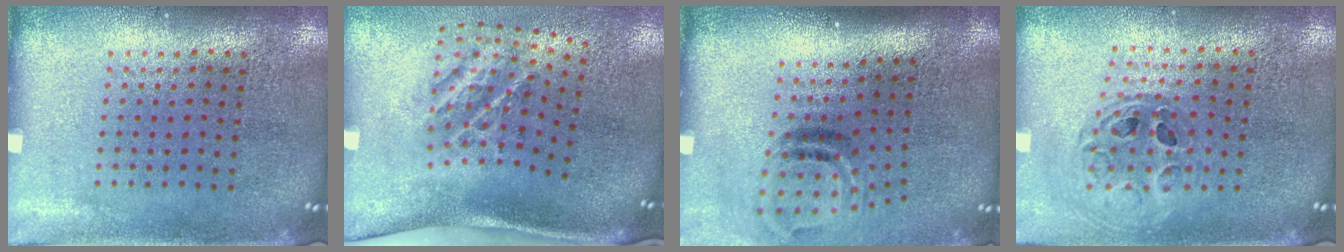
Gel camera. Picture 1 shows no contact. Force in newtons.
{"total": 1.9, "press": 1.3, "slide": 1.5}
{"total": 2.1, "press": 1.3, "slide": 1.7}
{"total": 0.7, "press": 0.7, "slide": 0.1}